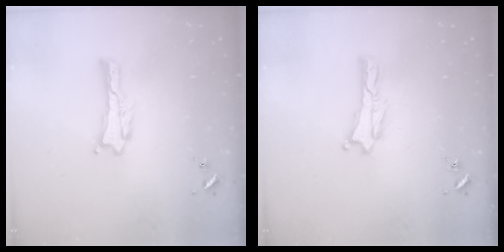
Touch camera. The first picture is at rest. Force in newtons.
{"total": 0.0}